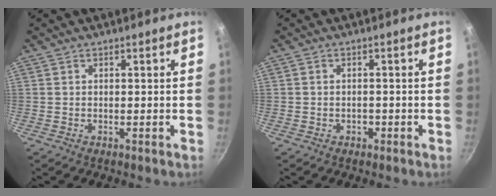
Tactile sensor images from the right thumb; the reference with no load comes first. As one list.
[{"total": 1.3, "force": [-0.6, 1.0, 0.6], "torque": [-0.004, 0.007, -0.005]}]